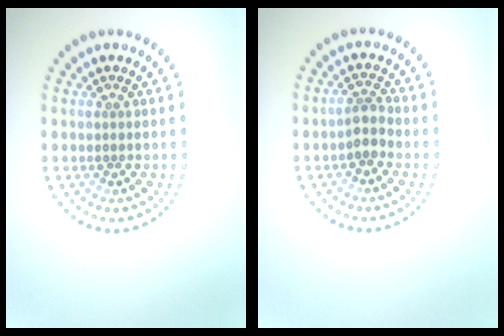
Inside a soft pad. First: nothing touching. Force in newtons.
{"total": 1.8, "press": 1.5, "slide": 1.0}